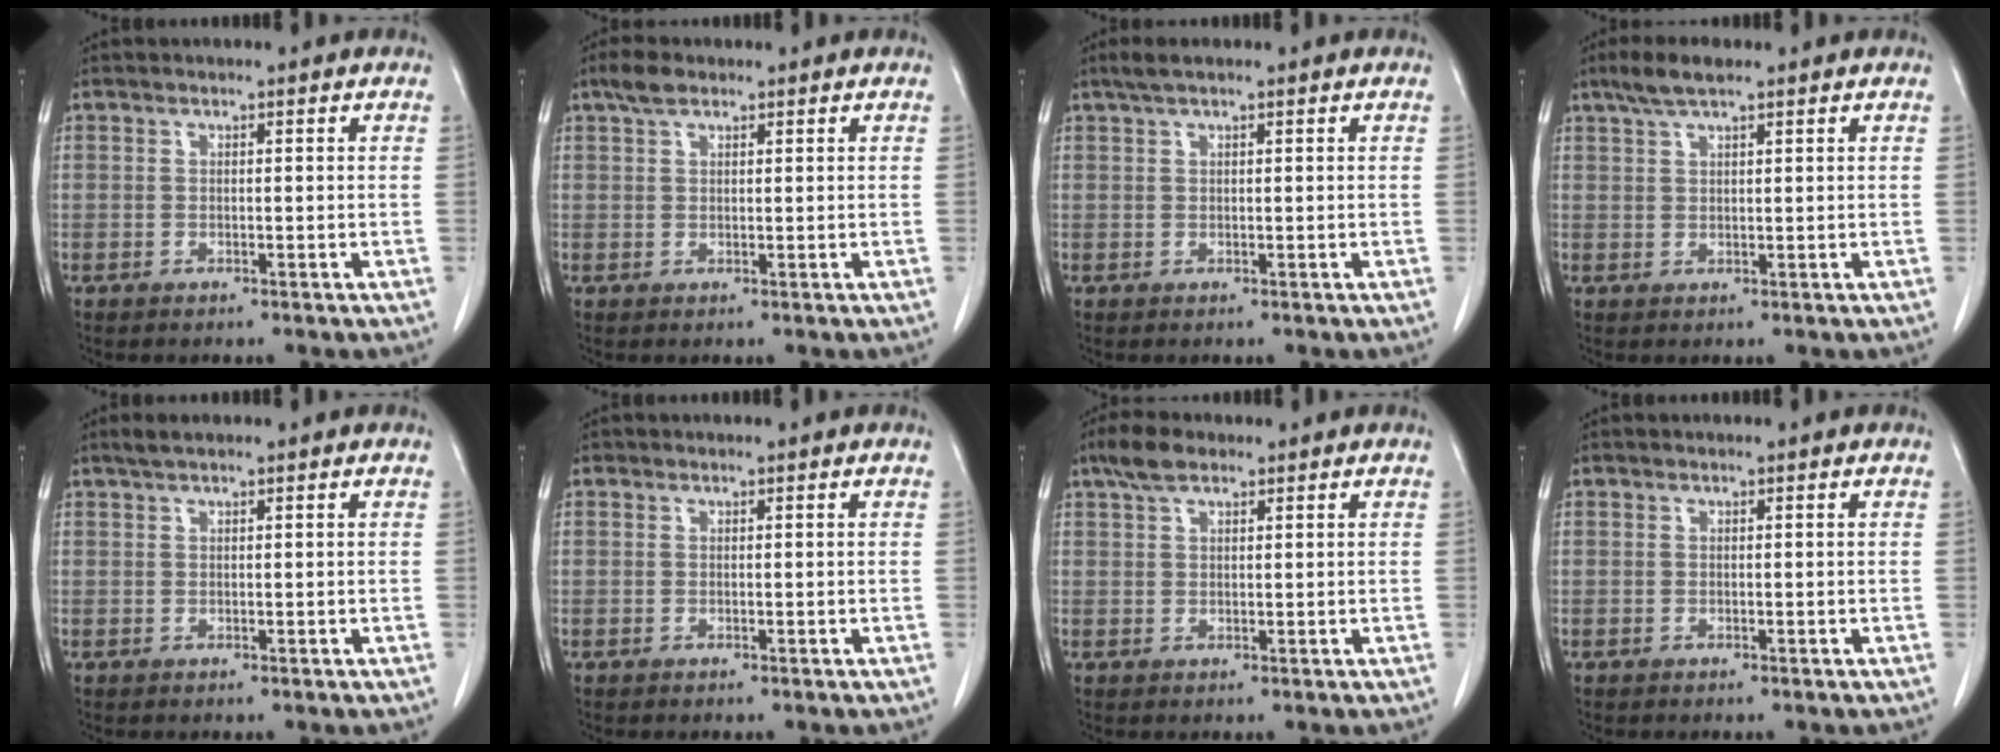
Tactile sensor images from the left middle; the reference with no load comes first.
{"total": 2.6, "force": [1.9, 1.1, 1.4], "torque": [-0.033, 0.009, 0.036]}
{"total": 2.2, "force": [1.6, 0.2, 1.5], "torque": [-0.035, 0.014, 0.030]}
{"total": 4.0, "force": [2.9, 0.7, 2.6], "torque": [-0.060, 0.012, 0.058]}
{"total": 1.7, "force": [1.3, 0.1, 1.0], "torque": [-0.025, 0.009, 0.027]}
{"total": 0.0}
{"total": 3.8, "force": [2.7, 1.5, 2.2], "torque": [-0.052, 0.012, 0.052]}
{"total": 0.0}